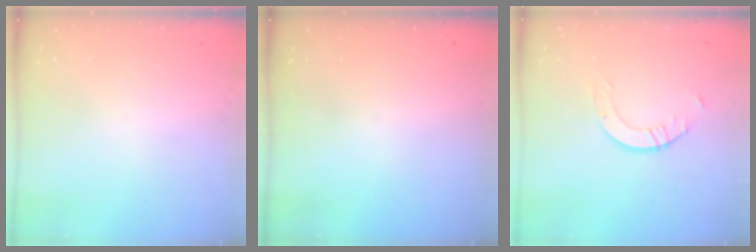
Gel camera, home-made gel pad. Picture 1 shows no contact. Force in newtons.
{"total": 0.0}
{"total": 4.8, "press": 4.7, "slide": 0.4}